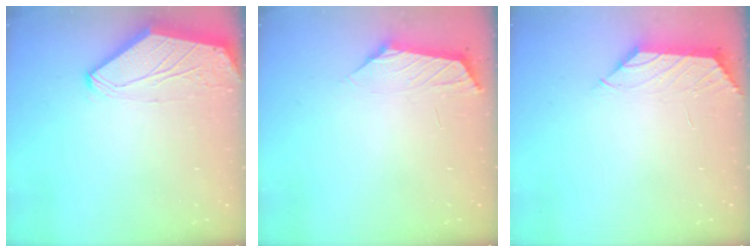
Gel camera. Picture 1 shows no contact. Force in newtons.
{"total": 0.8, "press": 0.7, "slide": 0.4}
{"total": 1.1, "press": 1.0, "slide": 0.5}